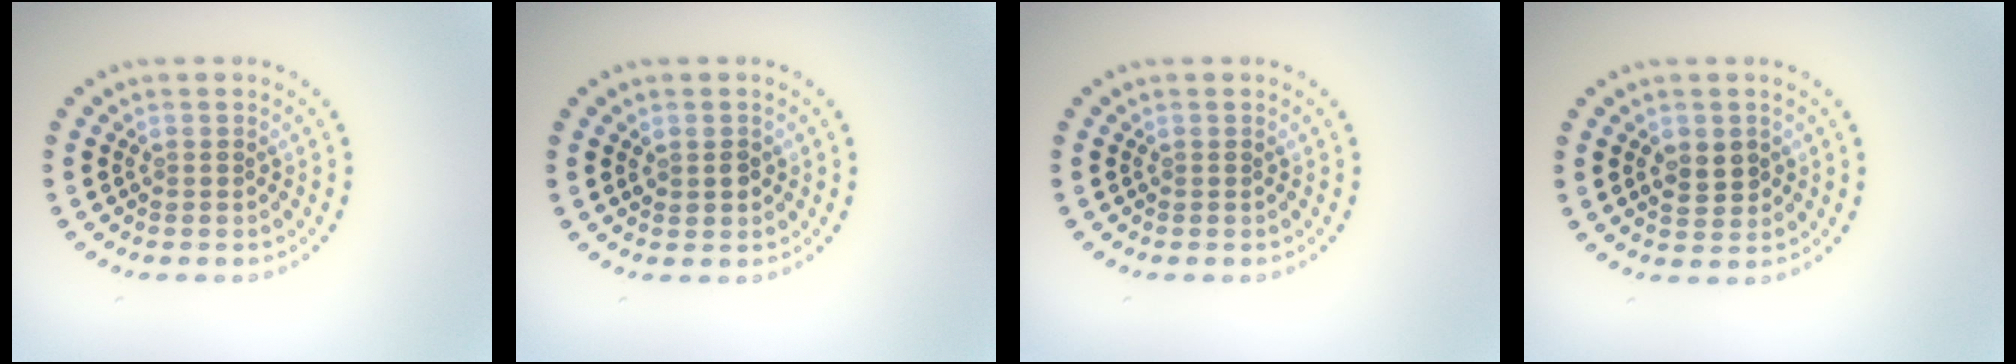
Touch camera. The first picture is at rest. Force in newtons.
{"total": 1.4, "press": 1.3, "slide": 0.3}
{"total": 0.0}
{"total": 2.4, "press": 2.3, "slide": 0.4}